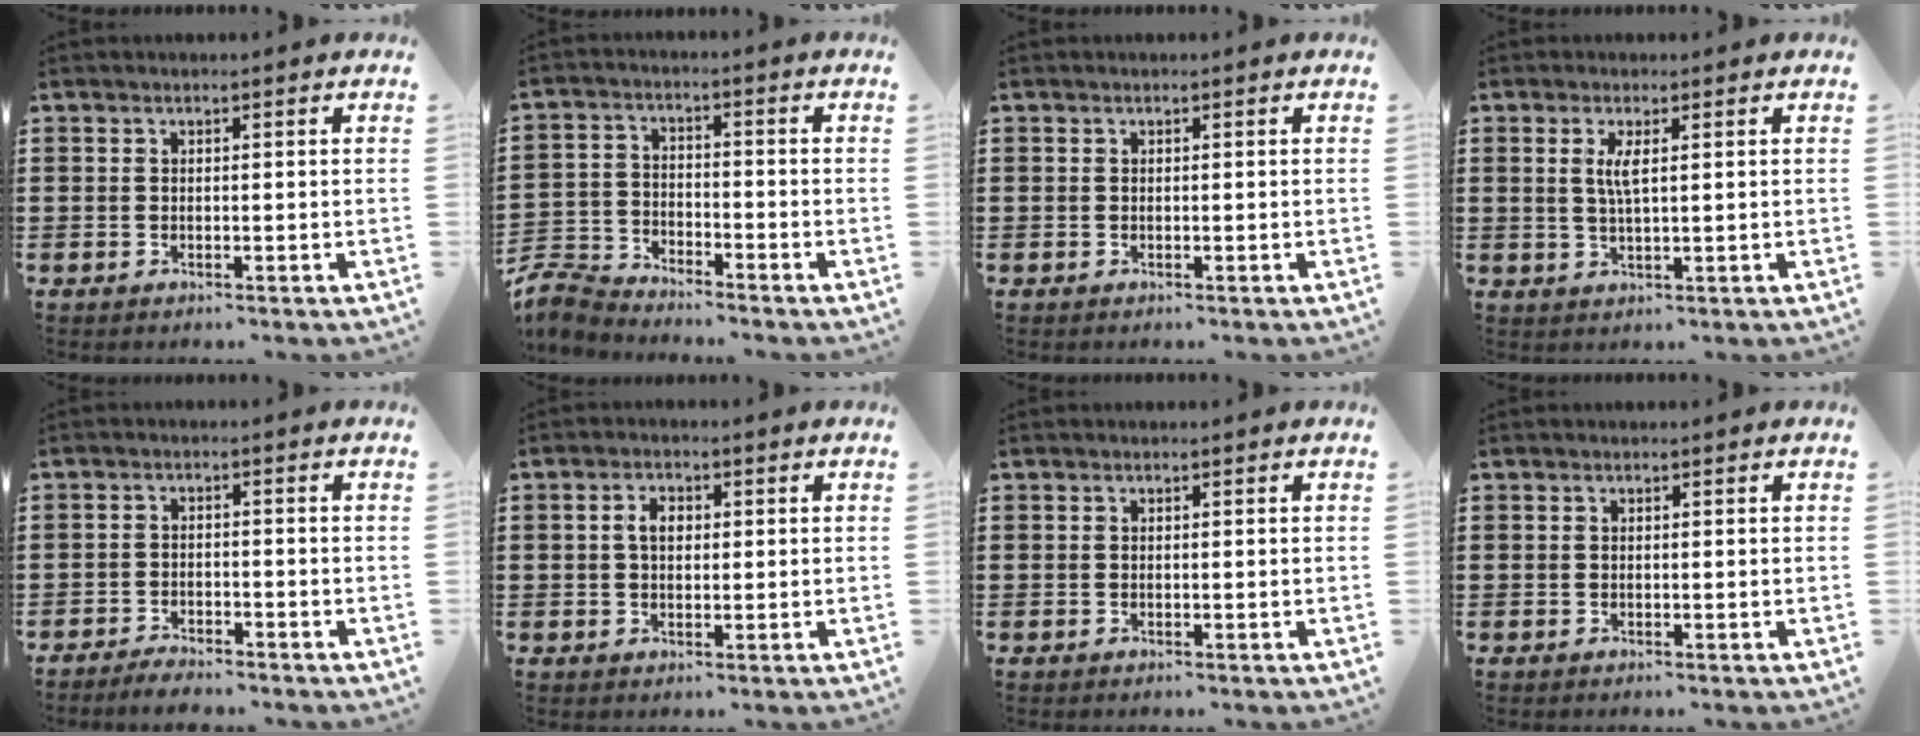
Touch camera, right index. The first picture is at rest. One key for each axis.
{"total": 4.9, "fx": -4.8, "fy": 0.8, "fz": 0.5, "tx": -0.039, "ty": -0.006, "tz": -0.104}
{"total": 0.0}
{"total": 2.9, "fx": 0.9, "fy": 0.5, "fz": 2.7, "tx": -0.056, "ty": 0.002, "tz": 0.013}
{"total": 2.3, "fx": -2.3, "fy": 0.1, "fz": 0.0, "tx": -0.007, "ty": 0.000, "tz": -0.048}
{"total": 2.9, "fx": 0.4, "fy": 1.8, "fz": 2.3, "tx": -0.049, "ty": 0.009, "tz": 0.004}
{"total": 0.0}
{"total": 0.0}